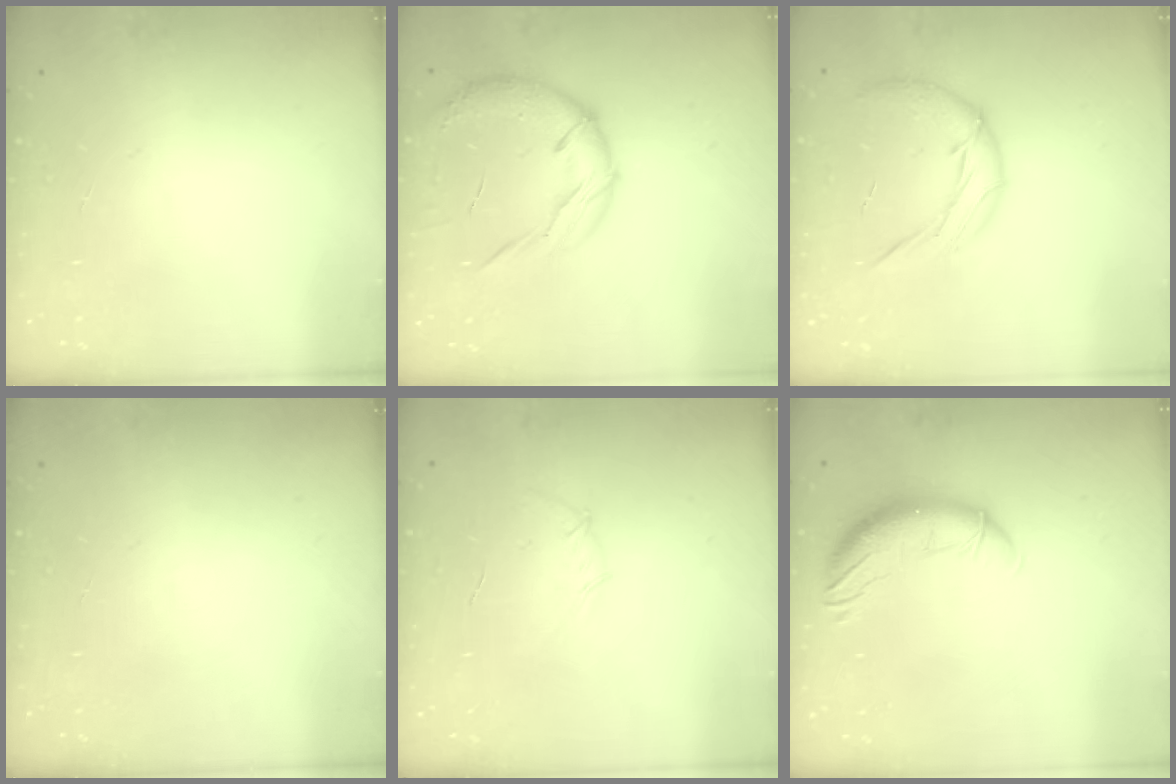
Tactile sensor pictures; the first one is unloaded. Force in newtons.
{"total": 14.9, "press": 14.7, "slide": 2.3}
{"total": 11.2, "press": 10.9, "slide": 2.4}
{"total": 0.0}
{"total": 3.5, "press": 3.4, "slide": 0.8}
{"total": 11.2, "press": 11.1, "slide": 1.7}